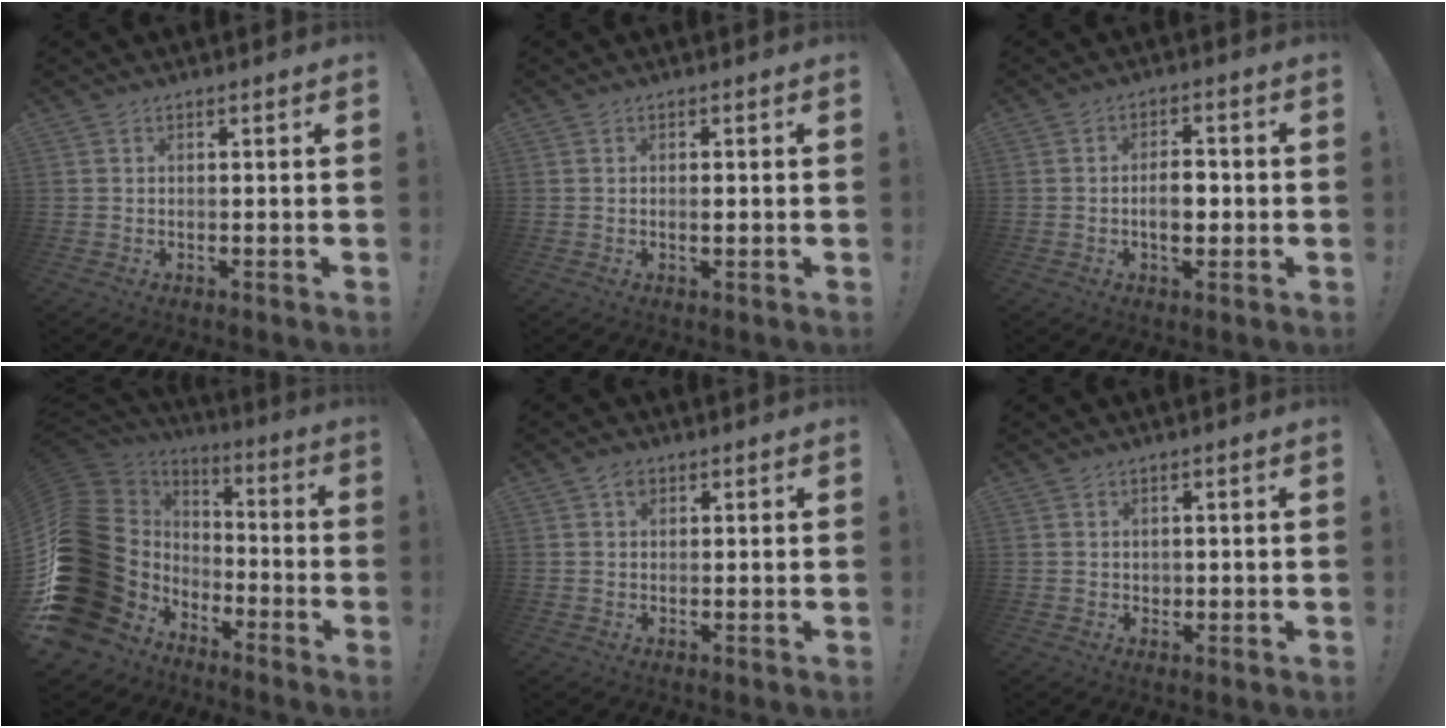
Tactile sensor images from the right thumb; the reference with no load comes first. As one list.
[{"total": 1.0, "force": [-0.3, 0.3, 0.9], "torque": [-0.003, -0.004, -0.009]}, {"total": 5.9, "force": [-1.2, 3.5, 4.5], "torque": [-0.068, 0.005, -0.026]}, {"total": 24.5, "force": [-2.9, 19.7, 14.2], "torque": [-0.232, -0.010, 0.028]}, {"total": 2.3, "force": [1.2, 1.6, 1.2], "torque": [-0.009, -0.001, 0.018]}, {"total": 1.3, "force": [0.3, 1.2, 0.3], "torque": [-0.001, 0.001, 0.005]}]